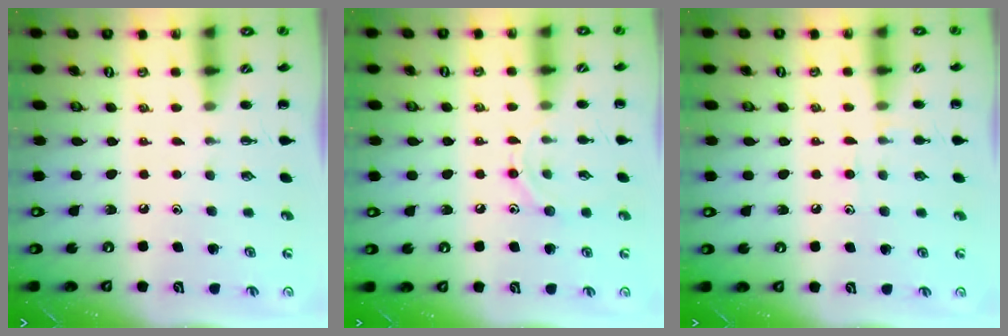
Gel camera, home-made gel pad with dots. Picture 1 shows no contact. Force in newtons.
{"total": 7.0, "press": 6.9, "slide": 1.2}
{"total": 7.4, "press": 7.2, "slide": 1.7}